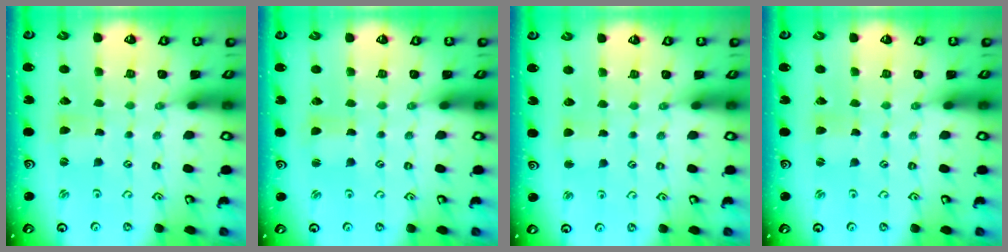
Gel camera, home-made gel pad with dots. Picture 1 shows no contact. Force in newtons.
{"total": 0.8, "press": 0.8, "slide": 0.2}
{"total": 2.6, "press": 2.6, "slide": 0.3}
{"total": 1.0, "press": 1.0, "slide": 0.2}